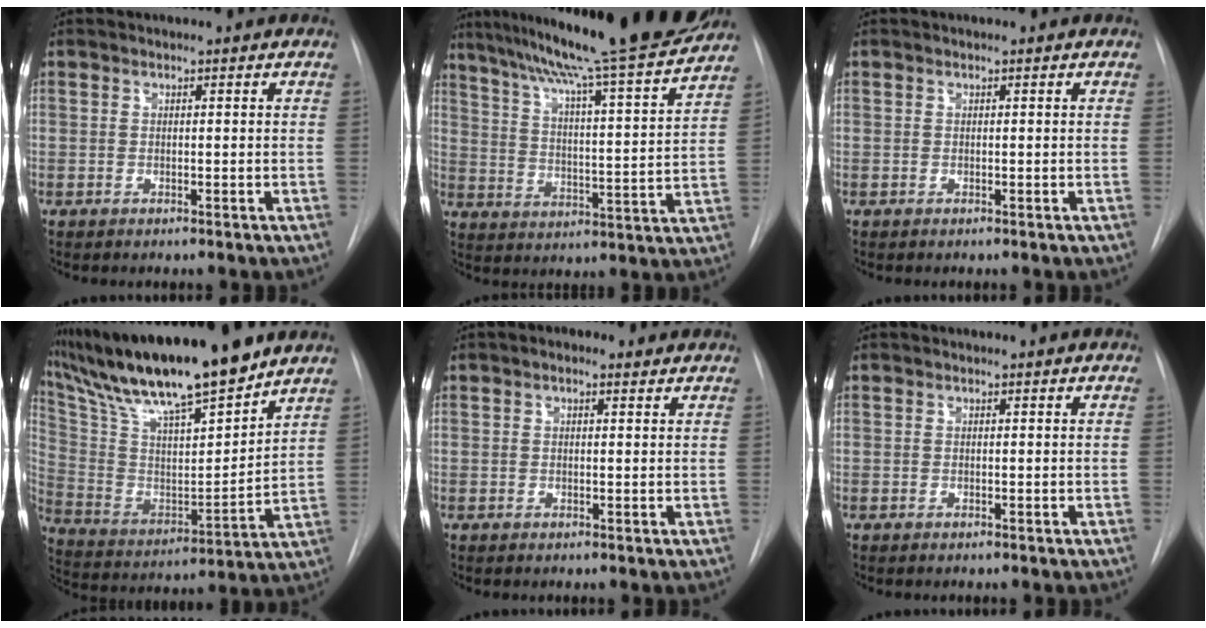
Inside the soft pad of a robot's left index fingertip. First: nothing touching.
{"total": 23.2, "force": [19.9, -0.3, 11.9], "torque": [-0.193, -0.024, 0.288]}
{"total": 0.0}
{"total": 22.0, "force": [18.1, 1.8, 12.3], "torque": [-0.222, 0.004, 0.321]}
{"total": 2.0, "force": [1.2, 1.0, 1.2], "torque": [-0.025, 0.014, 0.014]}
{"total": 0.0}